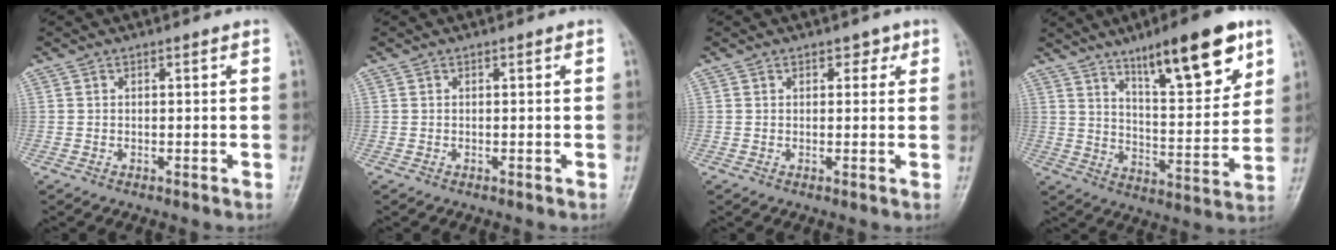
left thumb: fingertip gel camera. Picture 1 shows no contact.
{"total": 0.0}
{"total": 2.1, "force": [1.2, 1.4, 1.0], "torque": [0.008, -0.002, 0.011]}
{"total": 17.4, "force": [10.4, 4.7, 13.2], "torque": [-0.169, -0.055, 0.167]}